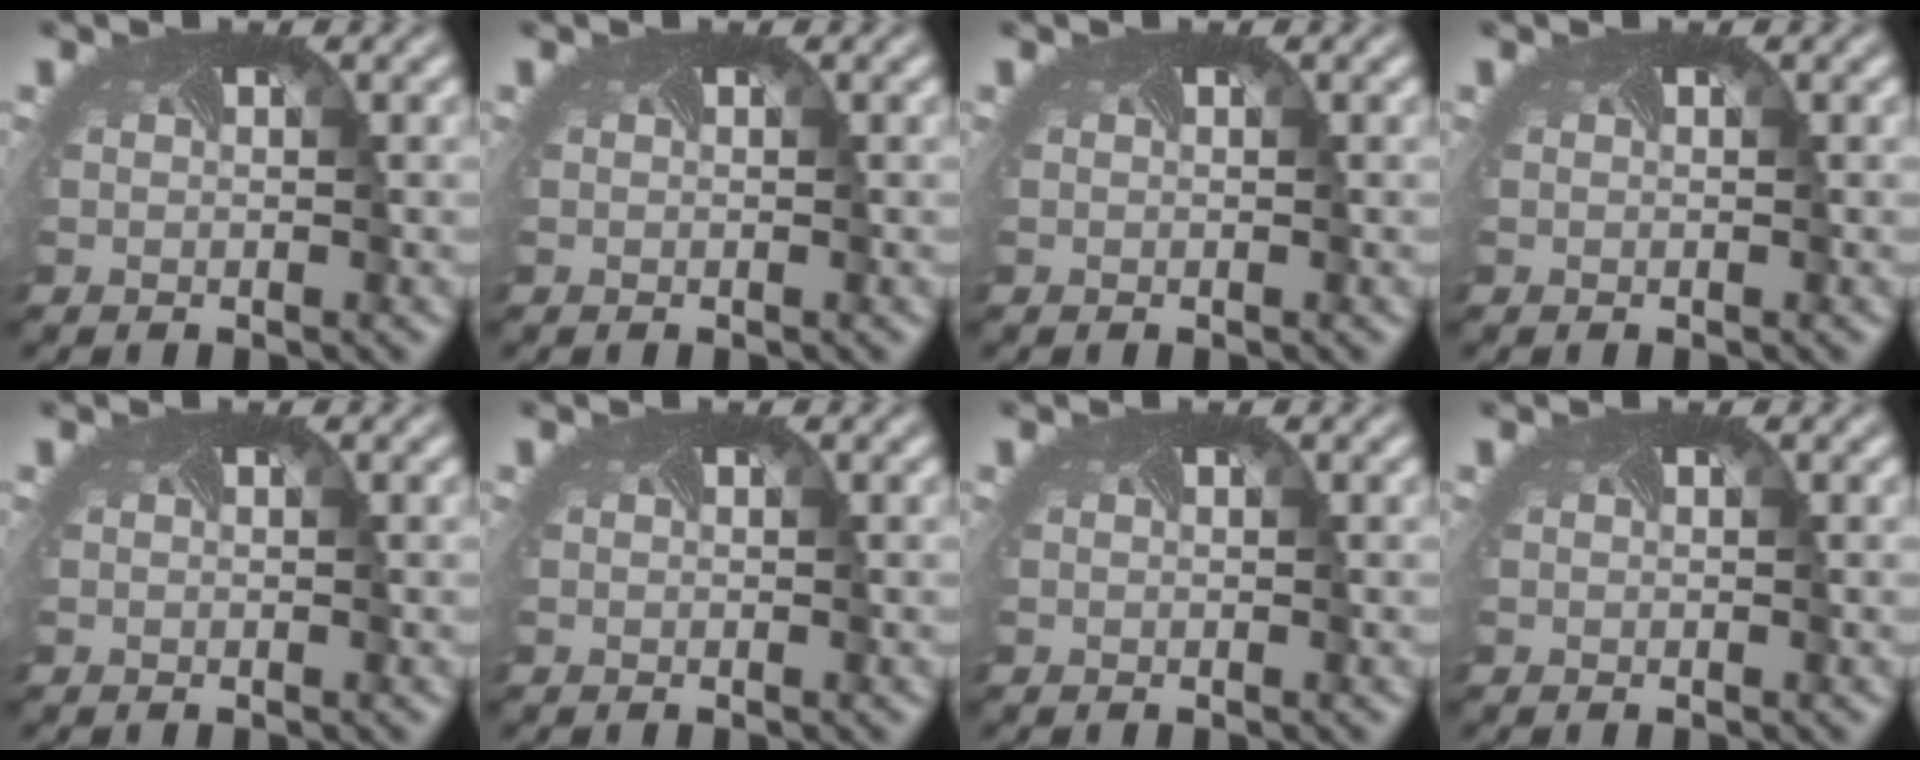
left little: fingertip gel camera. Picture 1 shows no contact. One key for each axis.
{"total": 0.0}
{"total": 0.0}
{"total": 0.0}
{"total": 0.0}
{"total": 0.0}
{"total": 0.0}
{"total": 0.0}